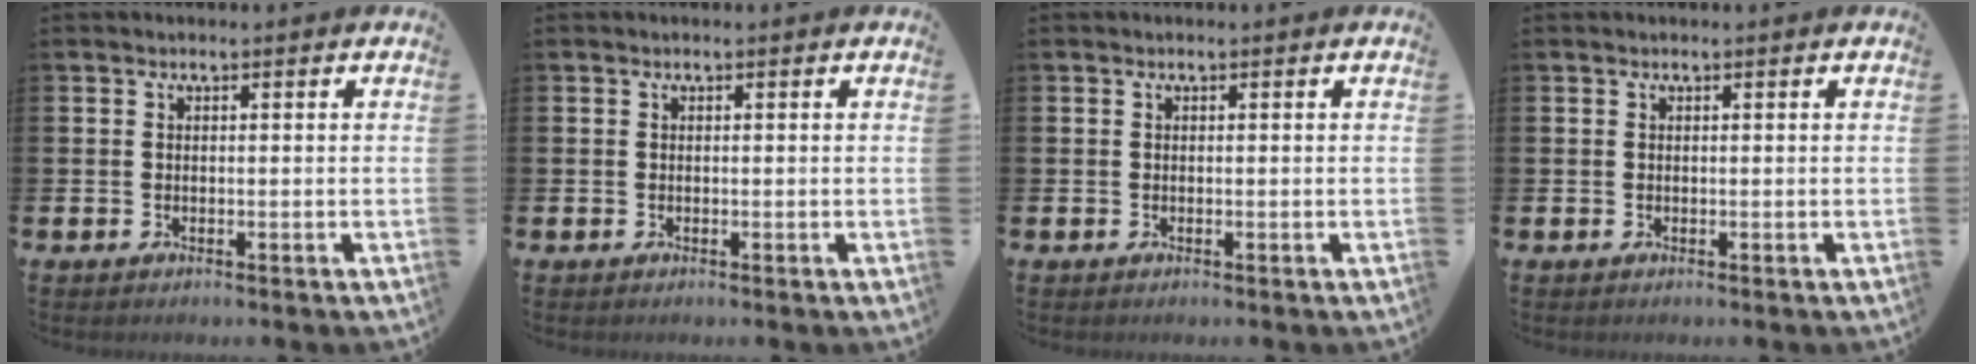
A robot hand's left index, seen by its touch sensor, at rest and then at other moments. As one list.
[{"total": 0.0}, {"total": 0.0}, {"total": 0.0}]